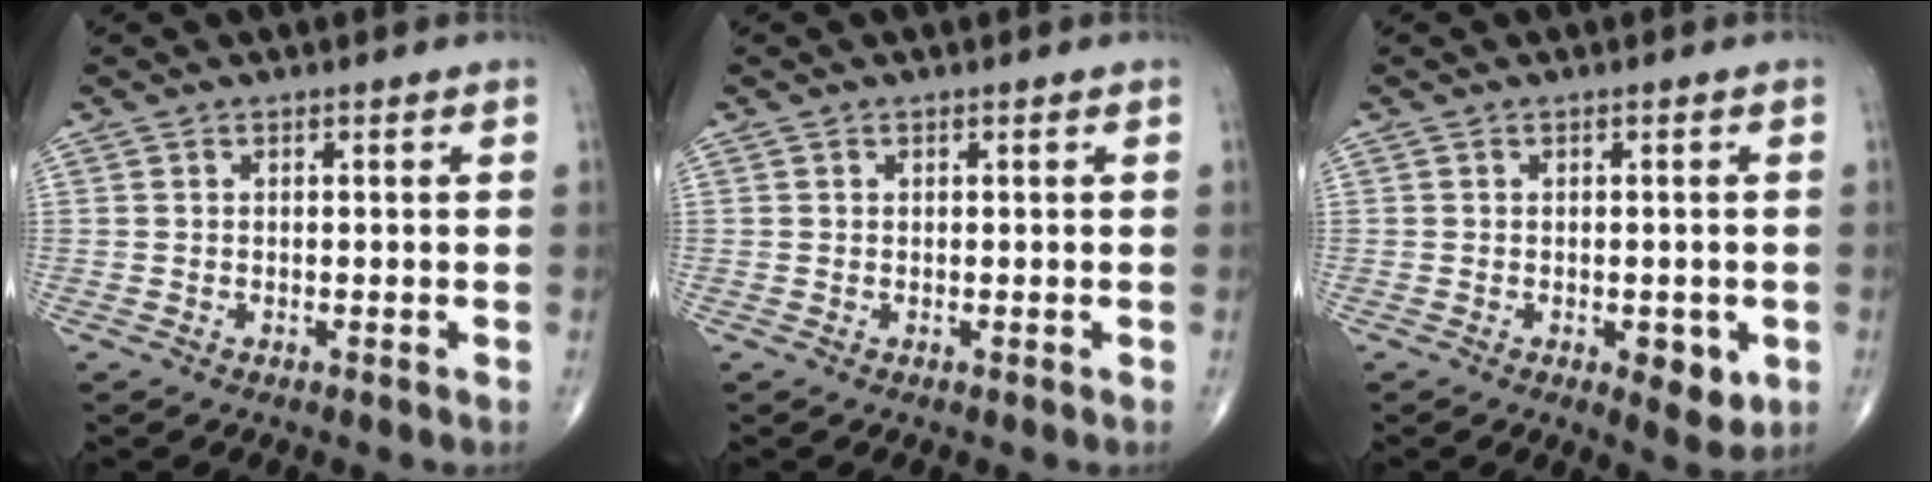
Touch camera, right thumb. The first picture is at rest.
{"total": 0.0}
{"total": 5.0, "force": [-1.5, 2.4, 4.1], "torque": [-0.038, -0.006, -0.015]}